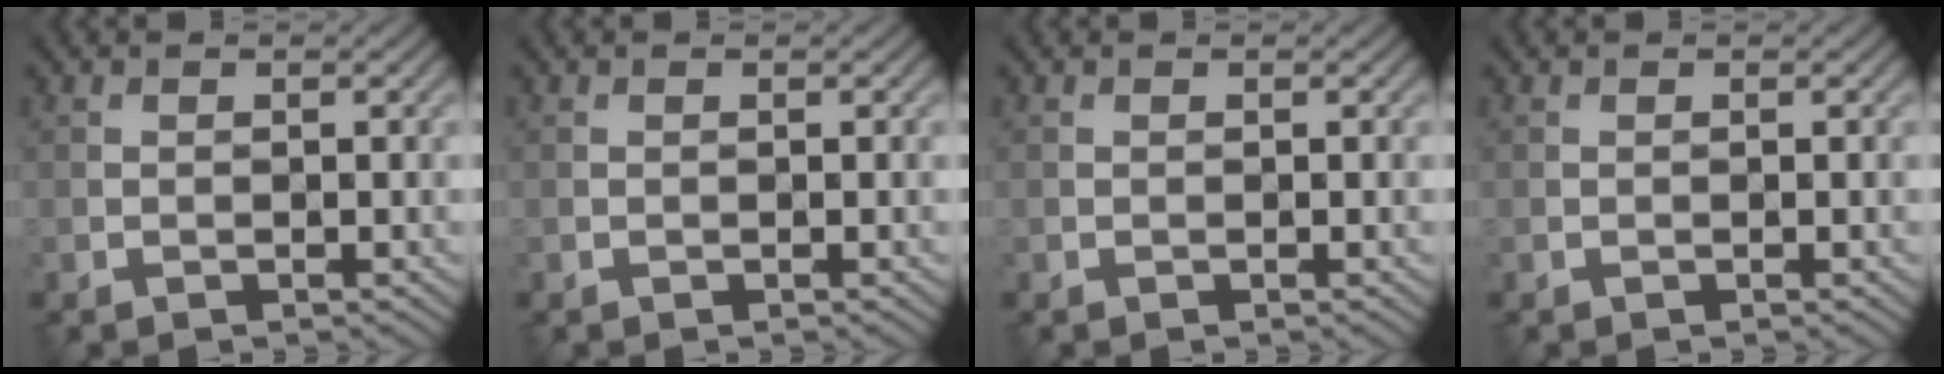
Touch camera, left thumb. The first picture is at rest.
{"total": 0.0}
{"total": 0.0}
{"total": 0.0}